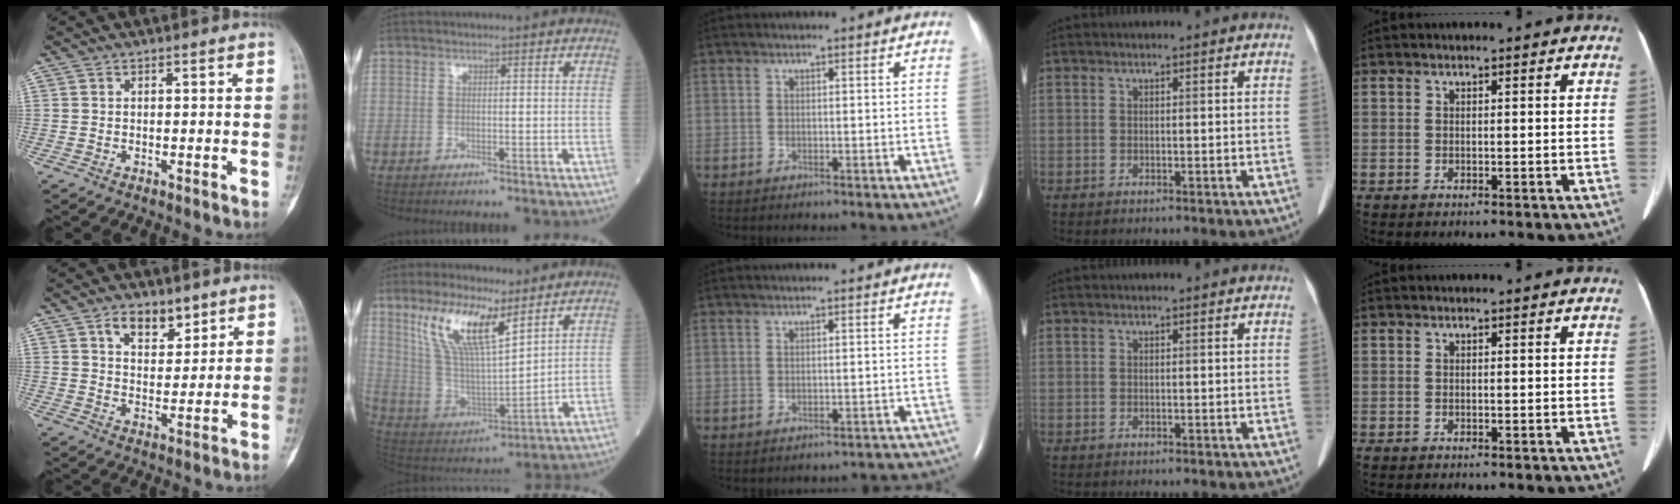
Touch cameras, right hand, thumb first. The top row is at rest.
{"thumb": {"total": 7.4, "force": [4.4, 4.3, 4.1], "torque": [-0.037, -0.025, 0.073]}, "index": {"total": 13.4, "force": [8.0, 3.2, 10.2], "torque": [-0.208, 0.007, 0.163]}, "middle": {"total": 7.0, "force": [-6.4, 2.6, 0.8], "torque": [0.006, 0.021, -0.057]}}